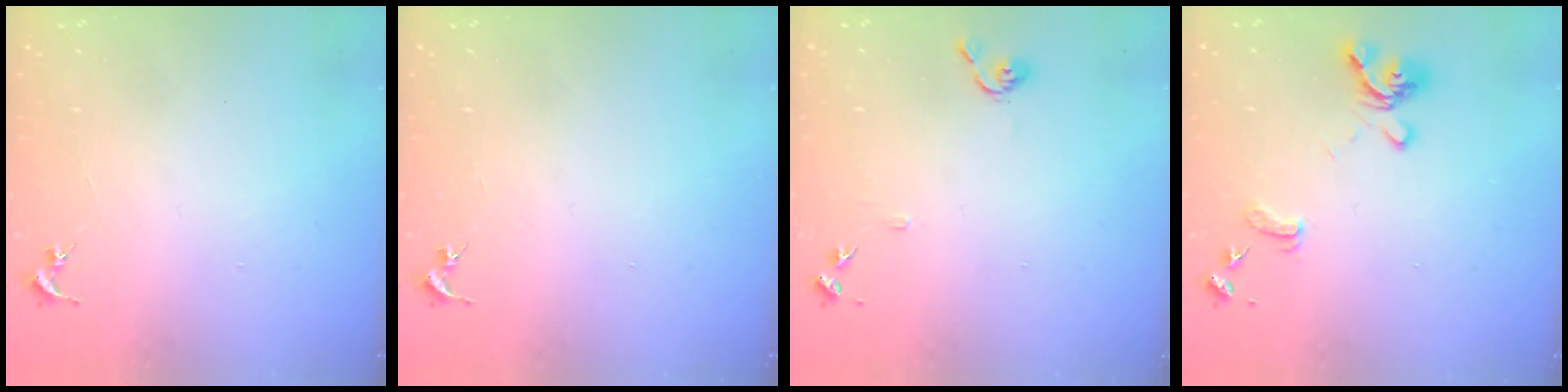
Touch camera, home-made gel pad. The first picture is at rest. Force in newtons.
{"total": 0.0}
{"total": 6.2, "press": 6.2, "slide": 0.6}
{"total": 12.6, "press": 12.5, "slide": 1.2}